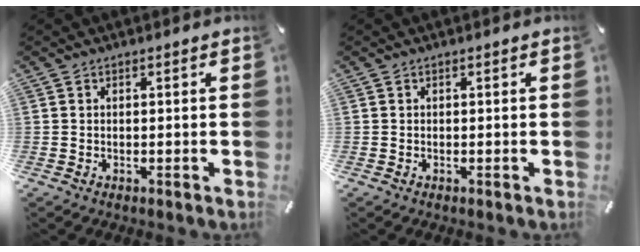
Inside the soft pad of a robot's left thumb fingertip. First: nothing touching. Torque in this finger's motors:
{"motor_torque": [0.00, 0.00, 0.00, 0.00, 0.00]}